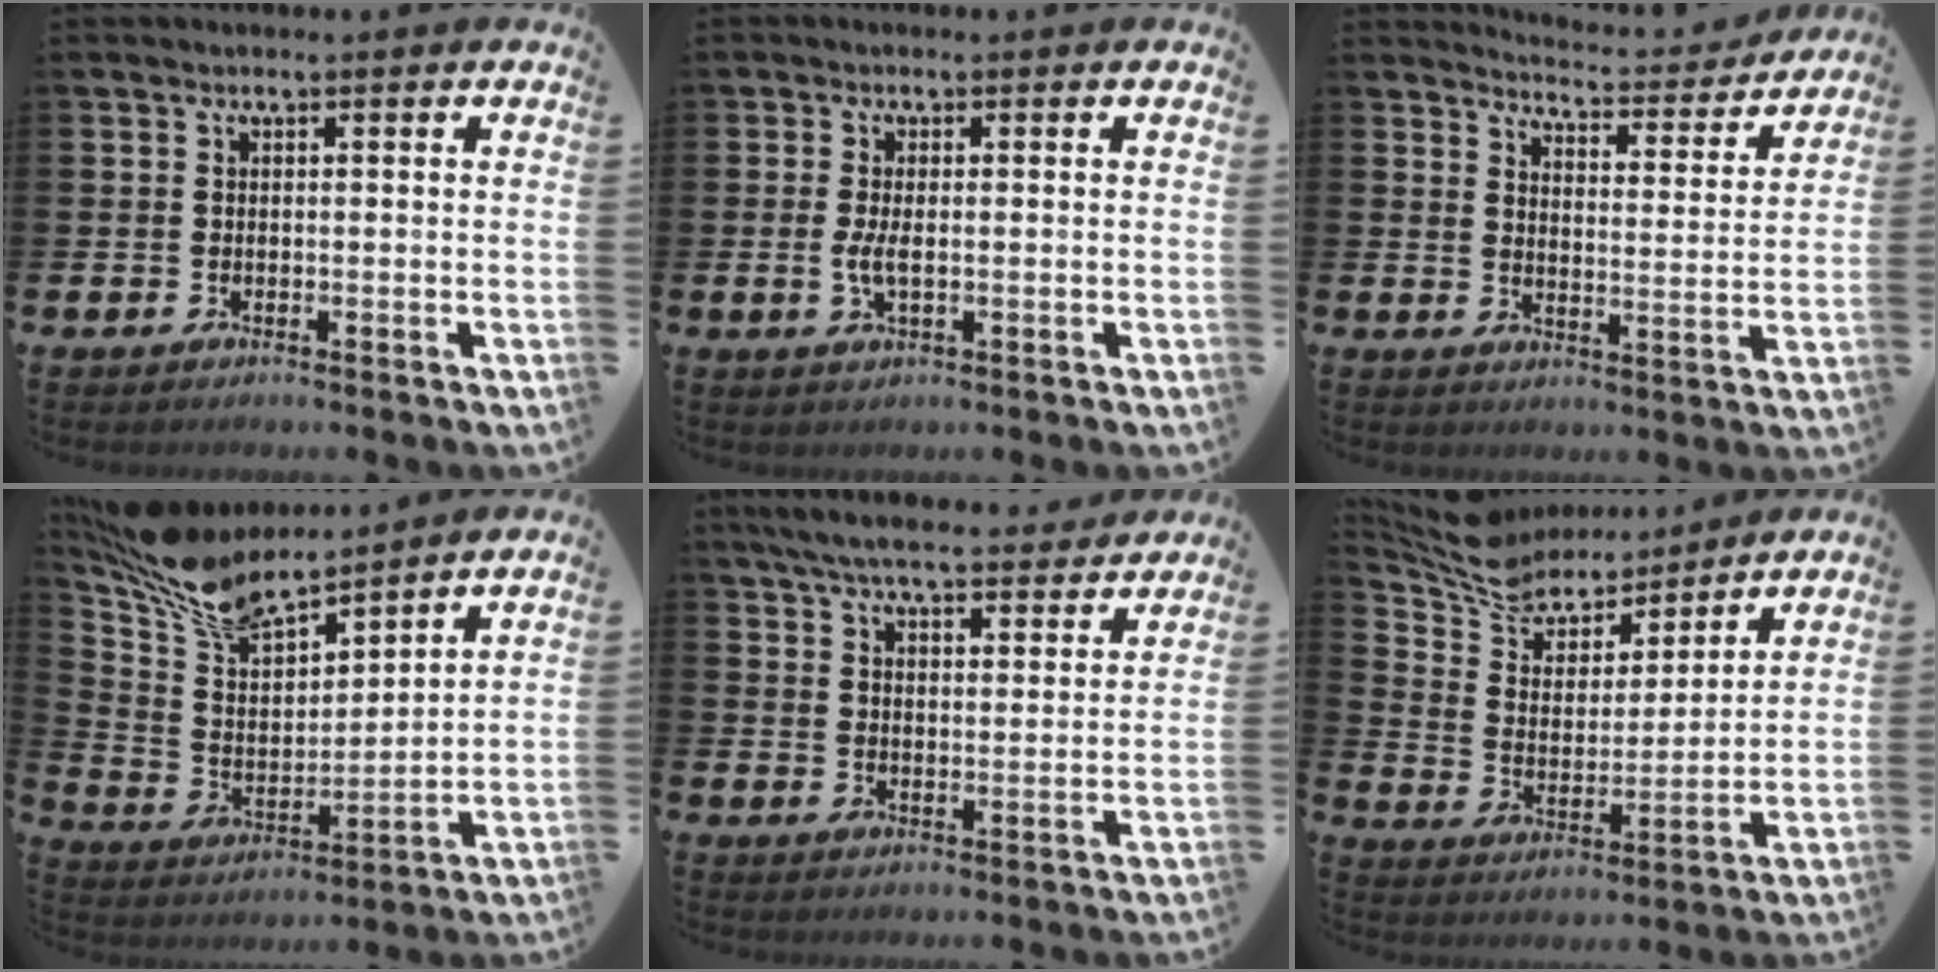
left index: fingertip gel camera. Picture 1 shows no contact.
{"total": 2.4, "force": [-0.1, 0.8, 2.2], "torque": [-0.039, -0.001, -0.003]}
{"total": 4.5, "force": [4.4, 0.3, 0.5], "torque": [-0.025, -0.038, 0.071]}
{"total": 10.1, "force": [8.9, 2.8, 3.7], "torque": [-0.112, -0.050, 0.163]}
{"total": 6.7, "force": [6.4, 1.0, 2.0], "torque": [-0.056, -0.035, 0.113]}
{"total": 9.1, "force": [8.4, 3.3, 1.2], "torque": [-0.074, -0.056, 0.155]}